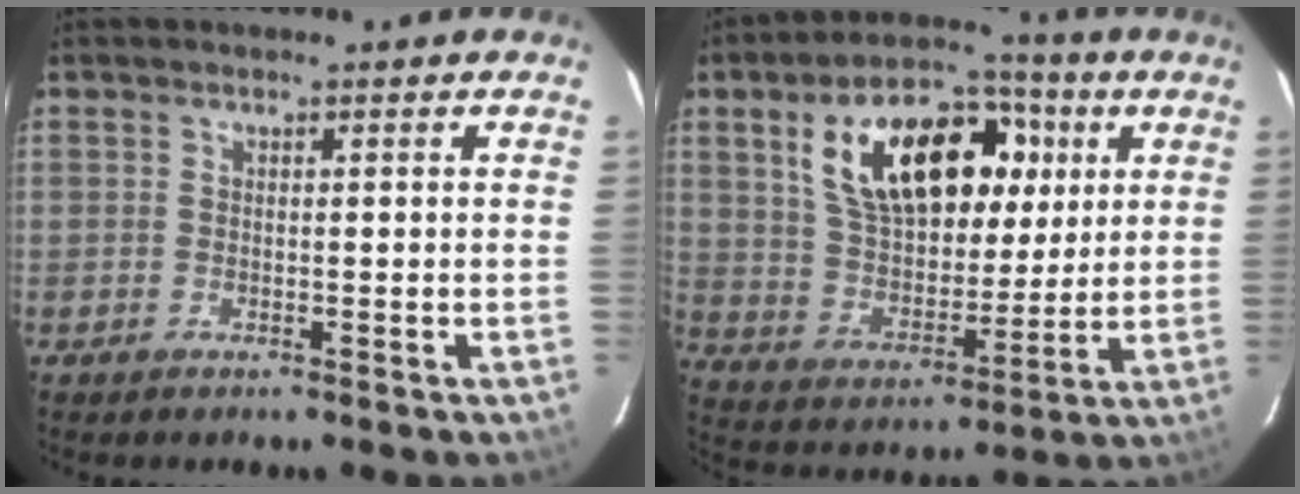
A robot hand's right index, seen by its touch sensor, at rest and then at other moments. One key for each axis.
{"total": 20.9, "fx": 7.2, "fy": 11.6, "fz": 15.9, "tx": -0.293, "ty": 0.035, "tz": 0.131}